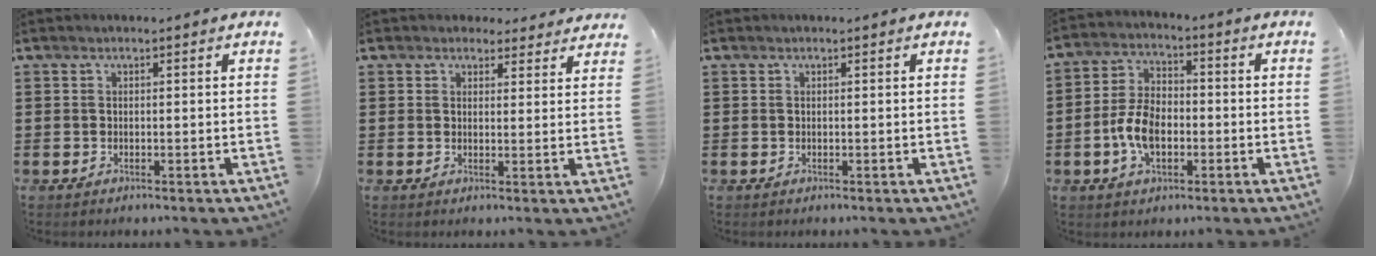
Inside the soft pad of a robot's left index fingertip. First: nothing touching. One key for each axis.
{"total": 3.0, "fx": 2.7, "fy": 1.2, "fz": 0.4, "tx": -0.010, "ty": -0.006, "tz": 0.050}
{"total": 0.0}
{"total": 7.2, "fx": -2.0, "fy": 4.3, "fz": 5.4, "tx": -0.130, "ty": 0.003, "tz": -0.044}